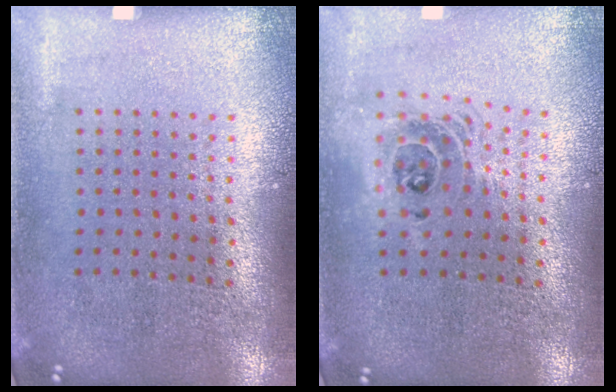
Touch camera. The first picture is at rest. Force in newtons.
{"total": 1.4, "press": 1.2, "slide": 0.8}